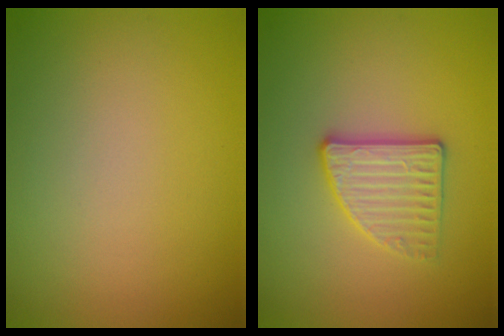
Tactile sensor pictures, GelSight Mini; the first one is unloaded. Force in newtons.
{"total": 2.9, "press": 2.8, "slide": 0.7}